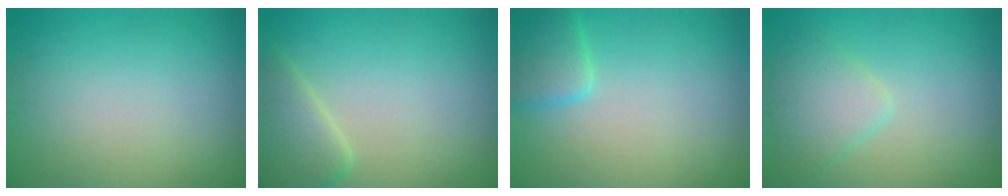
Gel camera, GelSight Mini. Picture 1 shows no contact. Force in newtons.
{"total": 3.7, "press": 3.7, "slide": 0.3}
{"total": 2.8, "press": 2.8, "slide": 0.2}
{"total": 3.4, "press": 3.4, "slide": 0.2}